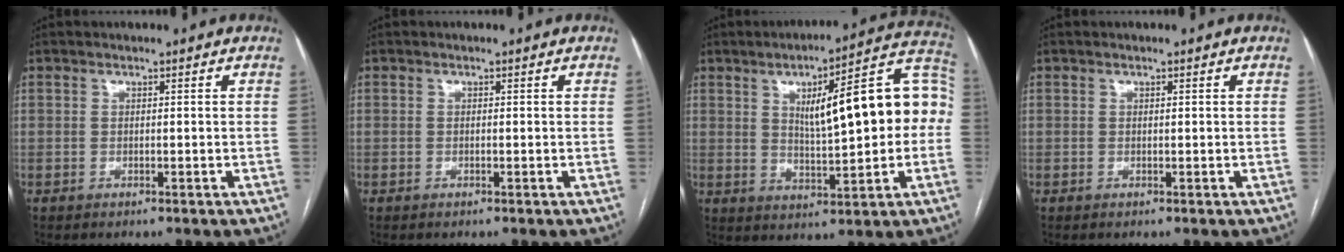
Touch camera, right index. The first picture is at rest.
{"total": 0.0}
{"total": 17.6, "force": [2.0, 3.8, 17.1], "torque": [-0.236, 0.043, 0.033]}
{"total": 0.0}